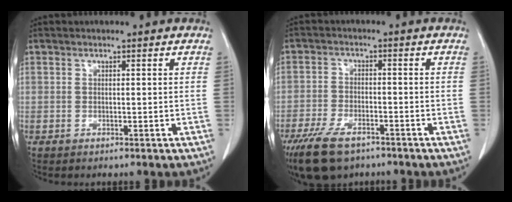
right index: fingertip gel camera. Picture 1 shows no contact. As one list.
[{"total": 9.7, "force": [-6.8, 4.0, 5.6], "torque": [-0.107, -0.014, -0.116]}]